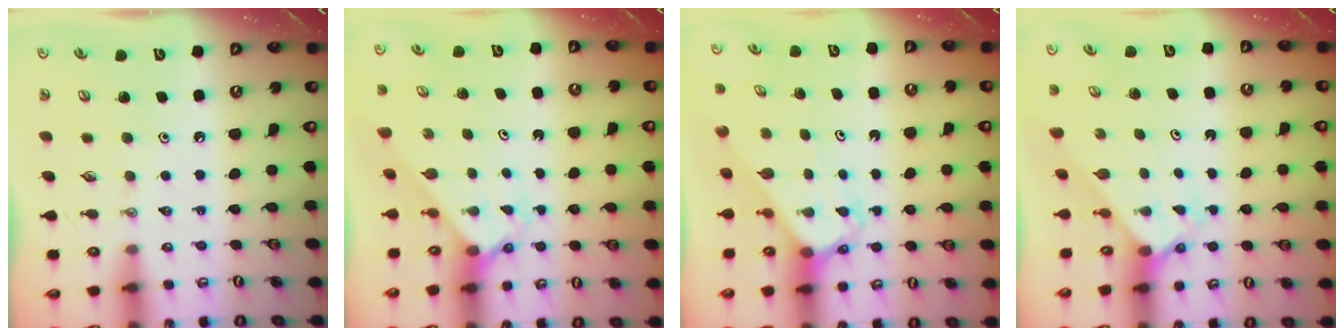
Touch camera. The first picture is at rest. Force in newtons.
{"total": 1.9, "press": 1.9, "slide": 0.1}
{"total": 2.7, "press": 2.7, "slide": 0.2}
{"total": 1.9, "press": 1.9, "slide": 0.1}